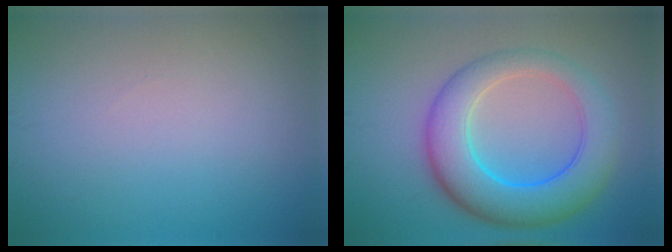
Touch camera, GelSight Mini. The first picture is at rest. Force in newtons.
{"total": 8.0, "press": 8.0, "slide": 0.2}